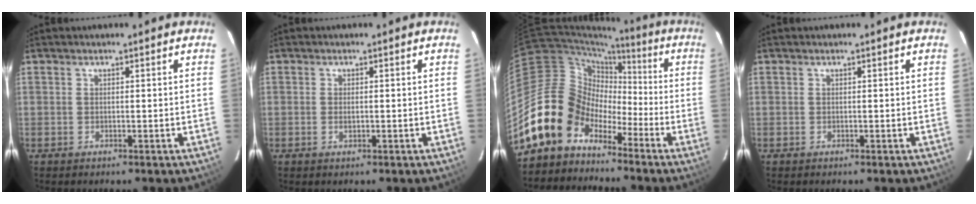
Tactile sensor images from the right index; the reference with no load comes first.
{"total": 1.3, "force": [-0.2, 0.7, 1.1], "torque": [-0.020, 0.002, -0.003]}
{"total": 14.0, "force": [-9.4, 9.9, 3.0], "torque": [-0.073, 0.038, -0.180]}
{"total": 0.0}